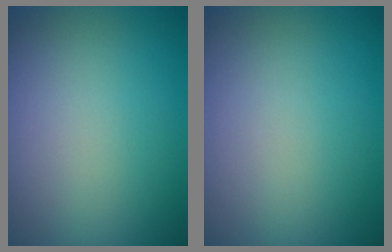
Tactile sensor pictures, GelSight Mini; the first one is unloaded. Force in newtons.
{"total": 0.0}